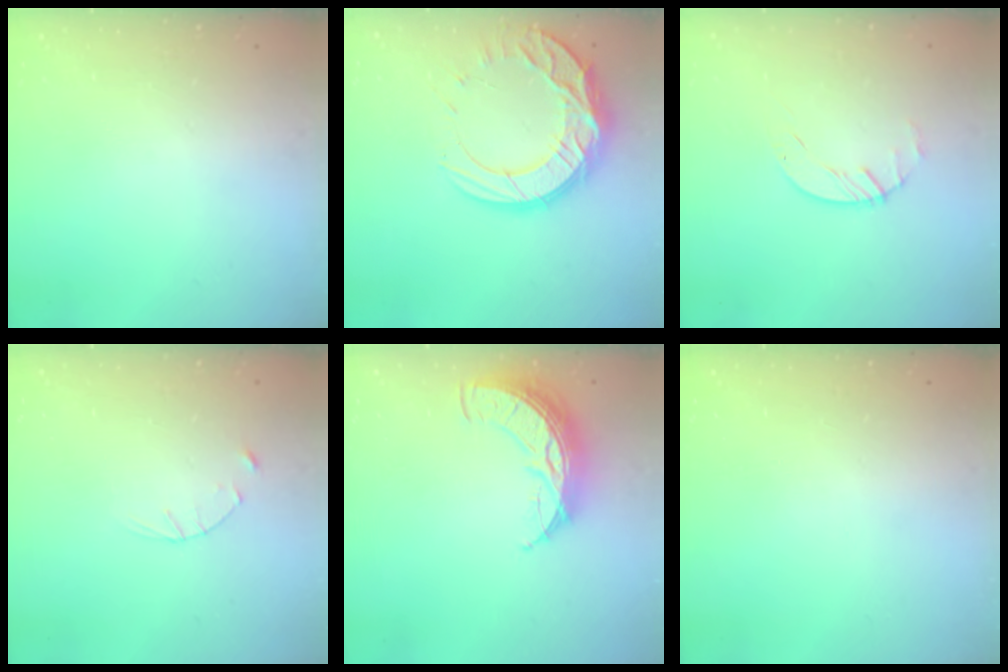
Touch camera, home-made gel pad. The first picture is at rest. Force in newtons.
{"total": 17.2, "press": 17.2, "slide": 1.0}
{"total": 1.4, "press": 1.4, "slide": 0.2}
{"total": 2.8, "press": 2.8, "slide": 0.4}
{"total": 10.9, "press": 10.9, "slide": 0.7}
{"total": 0.0}